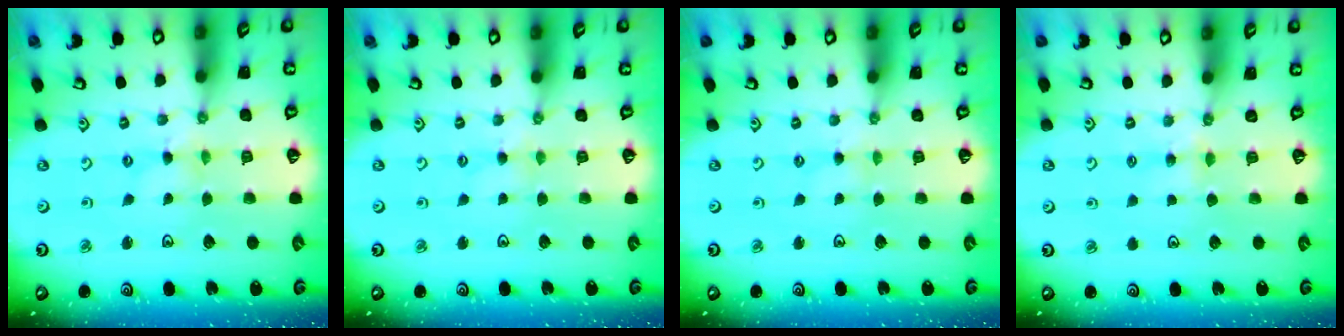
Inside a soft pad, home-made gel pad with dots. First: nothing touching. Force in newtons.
{"total": 1.7, "press": 1.7, "slide": 0.4}
{"total": 1.2, "press": 1.2, "slide": 0.3}
{"total": 4.2, "press": 4.2, "slide": 0.8}